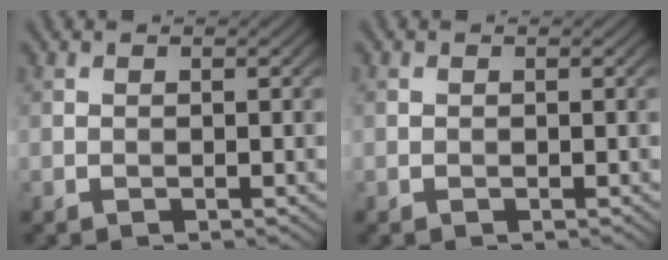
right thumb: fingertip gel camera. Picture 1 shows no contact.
{"total": 0.0}